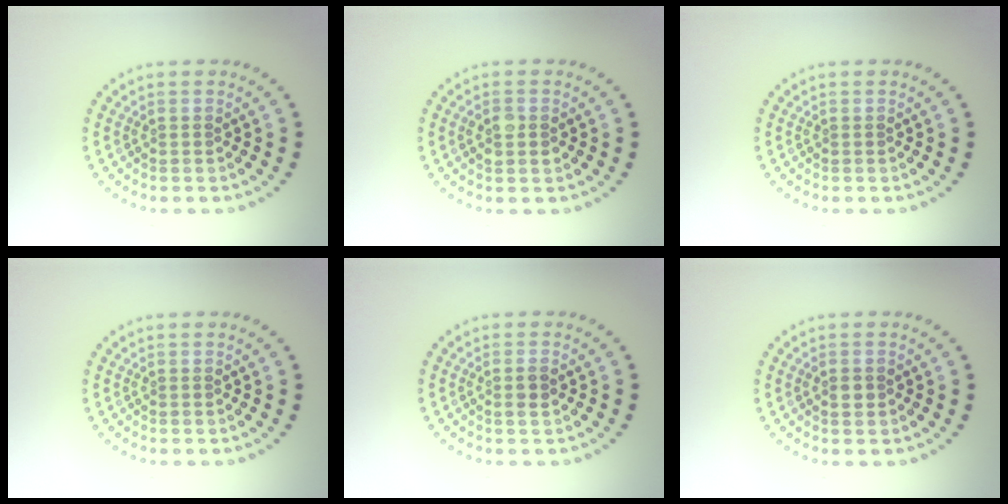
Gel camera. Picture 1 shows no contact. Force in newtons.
{"total": 1.7, "press": 1.7, "slide": 0.1}
{"total": 0.0}
{"total": 0.0}
{"total": 1.3, "press": 1.2, "slide": 0.4}
{"total": 1.1, "press": 1.1, "slide": 0.1}